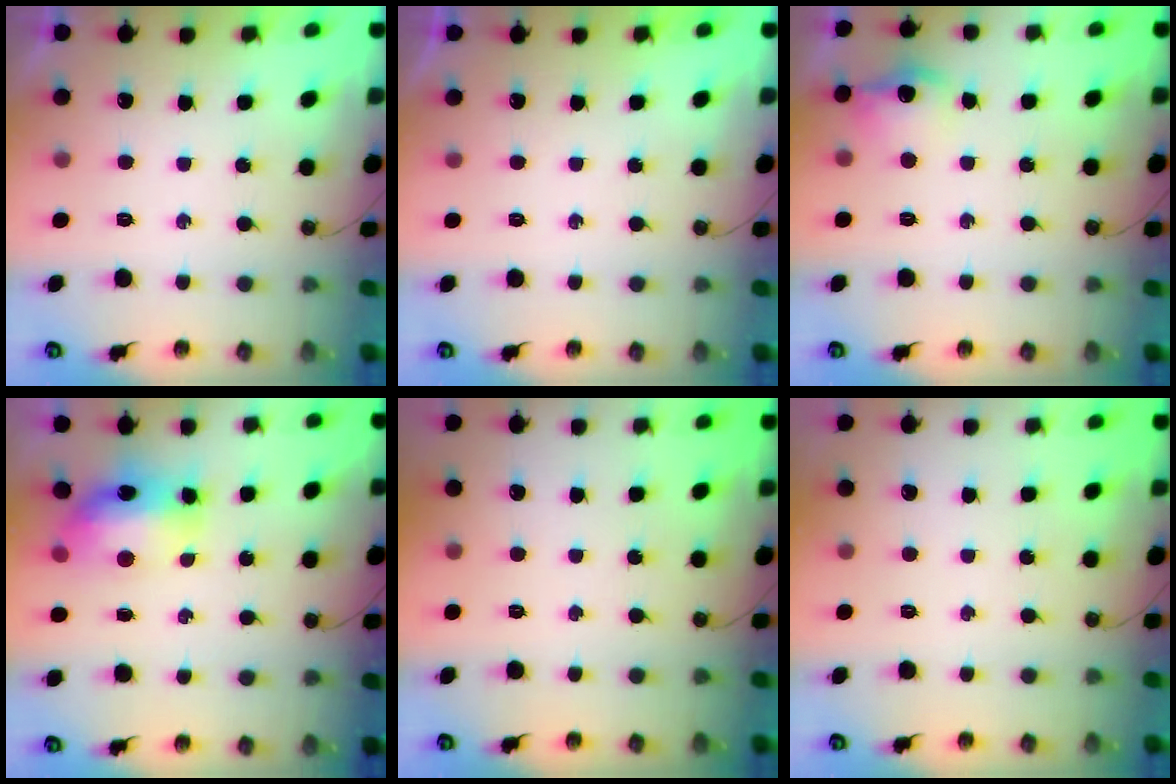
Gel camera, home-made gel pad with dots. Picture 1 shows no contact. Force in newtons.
{"total": 0.0}
{"total": 10.0, "press": 10.0, "slide": 0.9}
{"total": 12.3, "press": 12.2, "slide": 1.4}
{"total": 0.0}
{"total": 0.0}